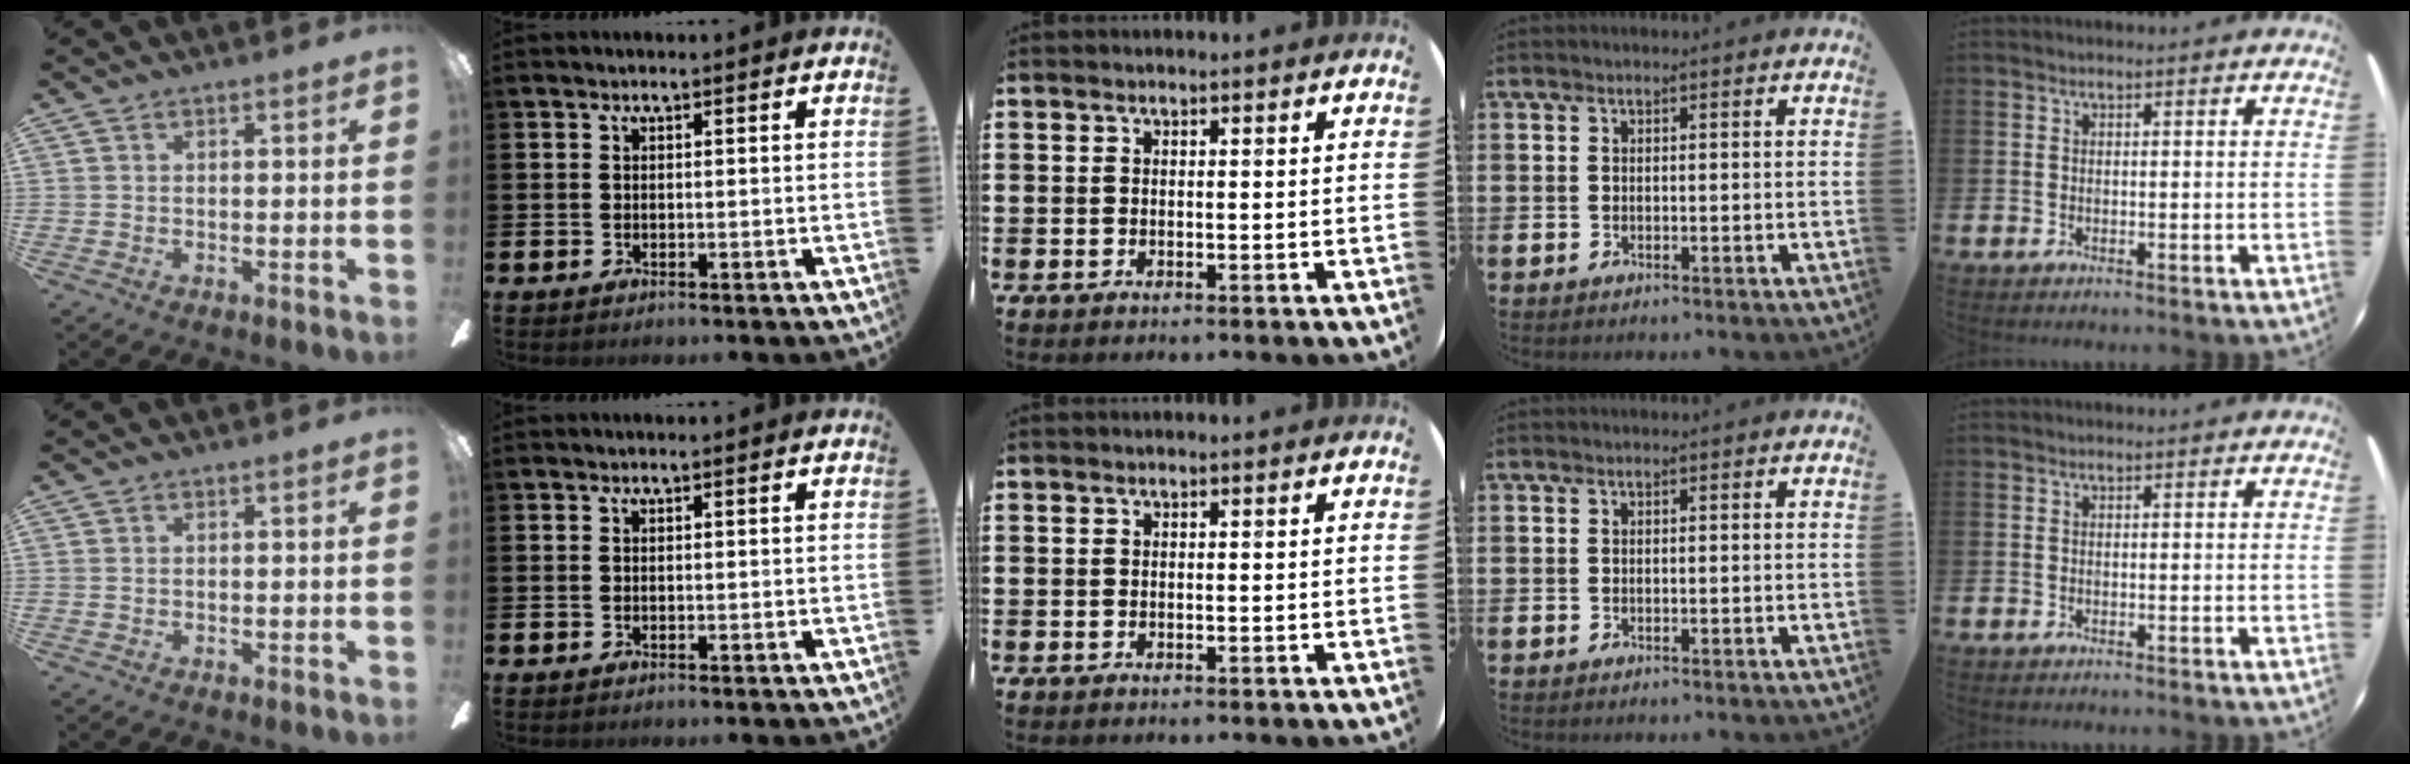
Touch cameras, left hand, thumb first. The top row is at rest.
{}